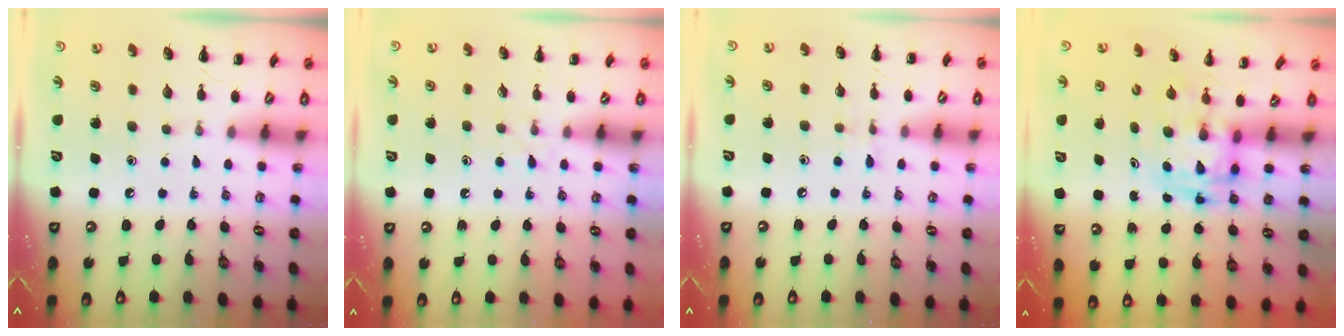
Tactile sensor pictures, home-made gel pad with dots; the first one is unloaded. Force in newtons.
{"total": 3.7, "press": 3.4, "slide": 1.4}
{"total": 3.9, "press": 3.7, "slide": 1.3}
{"total": 3.3, "press": 3.3, "slide": 0.6}